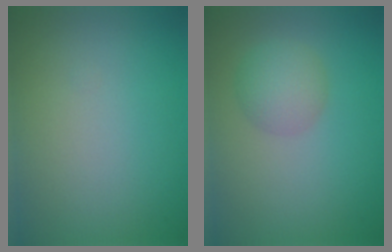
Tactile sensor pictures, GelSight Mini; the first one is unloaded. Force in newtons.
{"total": 2.9, "press": 2.9, "slide": 0.2}